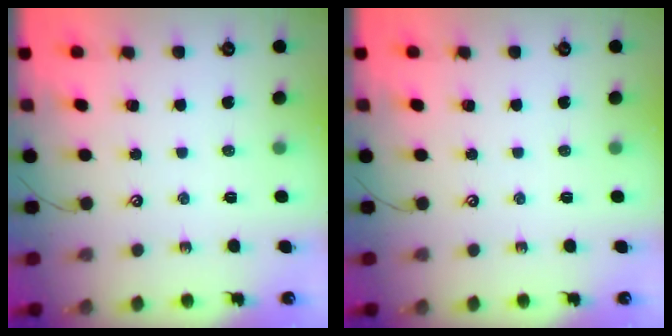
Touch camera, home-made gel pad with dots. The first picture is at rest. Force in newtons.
{"total": 0.0}